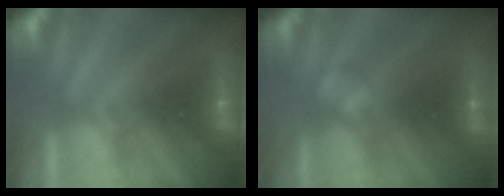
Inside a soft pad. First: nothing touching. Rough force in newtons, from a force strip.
{"total": 2.2}